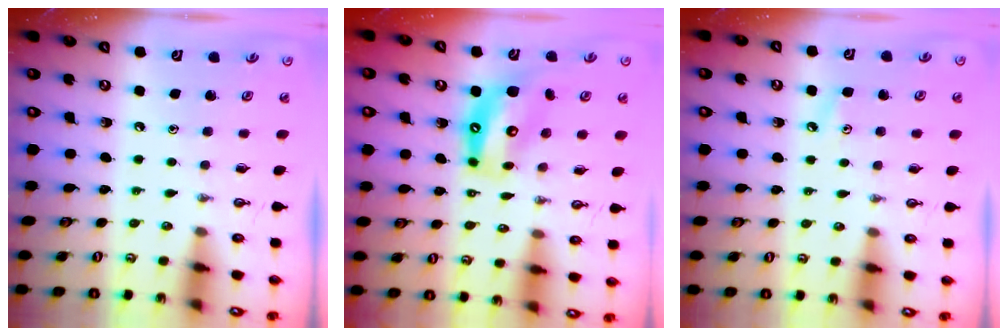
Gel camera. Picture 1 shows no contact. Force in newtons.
{"total": 10.8, "press": 10.7, "slide": 1.2}
{"total": 3.8, "press": 3.8, "slide": 0.6}